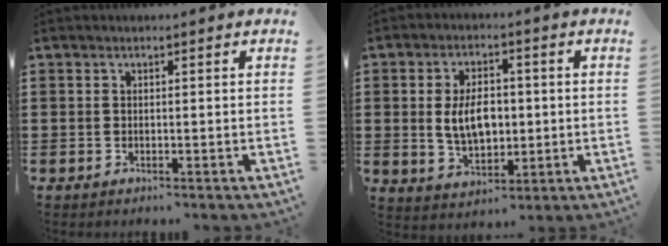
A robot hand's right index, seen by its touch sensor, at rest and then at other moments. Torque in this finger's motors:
{"motor_torque": [1.03, 0.43, 0.41, 0.19]}